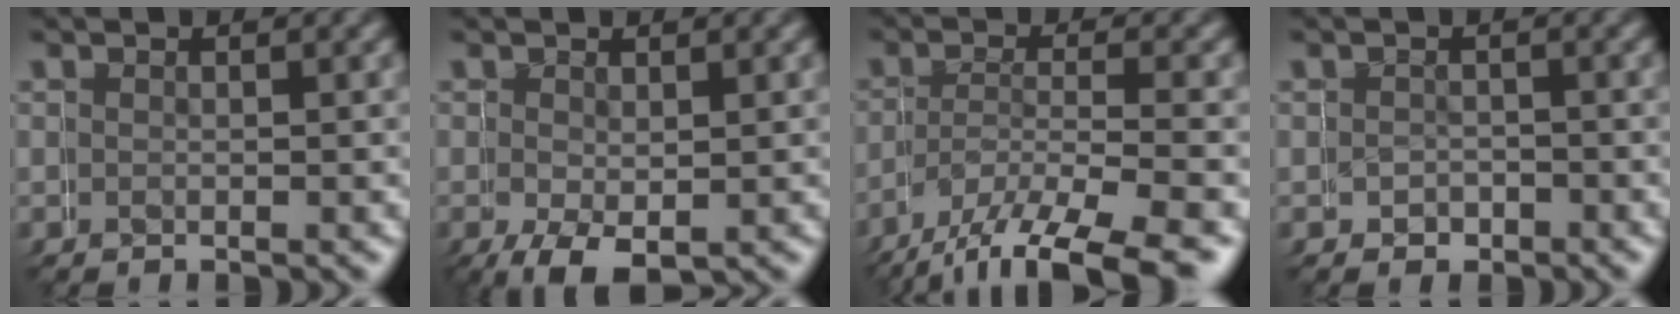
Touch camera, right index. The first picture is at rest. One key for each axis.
{"total": 4.3, "fx": -1.9, "fy": 2.7, "fz": 2.8, "tx": -0.062, "ty": -0.030, "tz": -0.008}
{"total": 5.4, "fx": -3.8, "fy": 2.0, "fz": 3.3, "tx": -0.071, "ty": -0.022, "tz": -0.043}
{"total": 1.6, "fx": -0.3, "fy": 1.0, "fz": -1.2, "tx": 0.014, "ty": -0.002, "tz": -0.004}